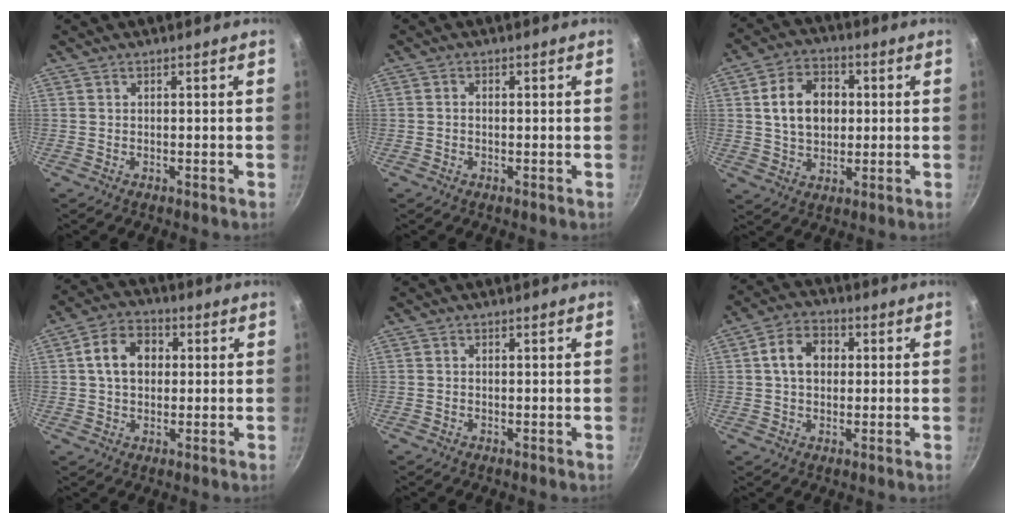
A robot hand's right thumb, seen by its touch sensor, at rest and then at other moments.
{"total": 1.0, "force": [-0.1, 0.7, 0.6], "torque": [-0.011, 0.004, -0.003]}
{"total": 11.4, "force": [1.5, 8.4, 7.6], "torque": [-0.102, 0.011, 0.021]}
{"total": 9.2, "force": [1.4, 6.9, 5.9], "torque": [-0.076, 0.017, 0.013]}
{"total": 0.0}
{"total": 8.0, "force": [1.2, 6.1, 5.1], "torque": [-0.064, 0.015, 0.010]}